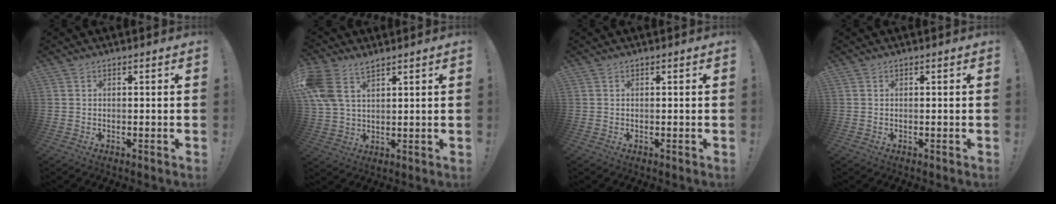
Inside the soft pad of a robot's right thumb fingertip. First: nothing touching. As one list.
[{"total": 8.9, "force": [5.2, 4.9, 5.3], "torque": [-0.120, -0.015, 0.105]}, {"total": 0.0}, {"total": 0.0}]